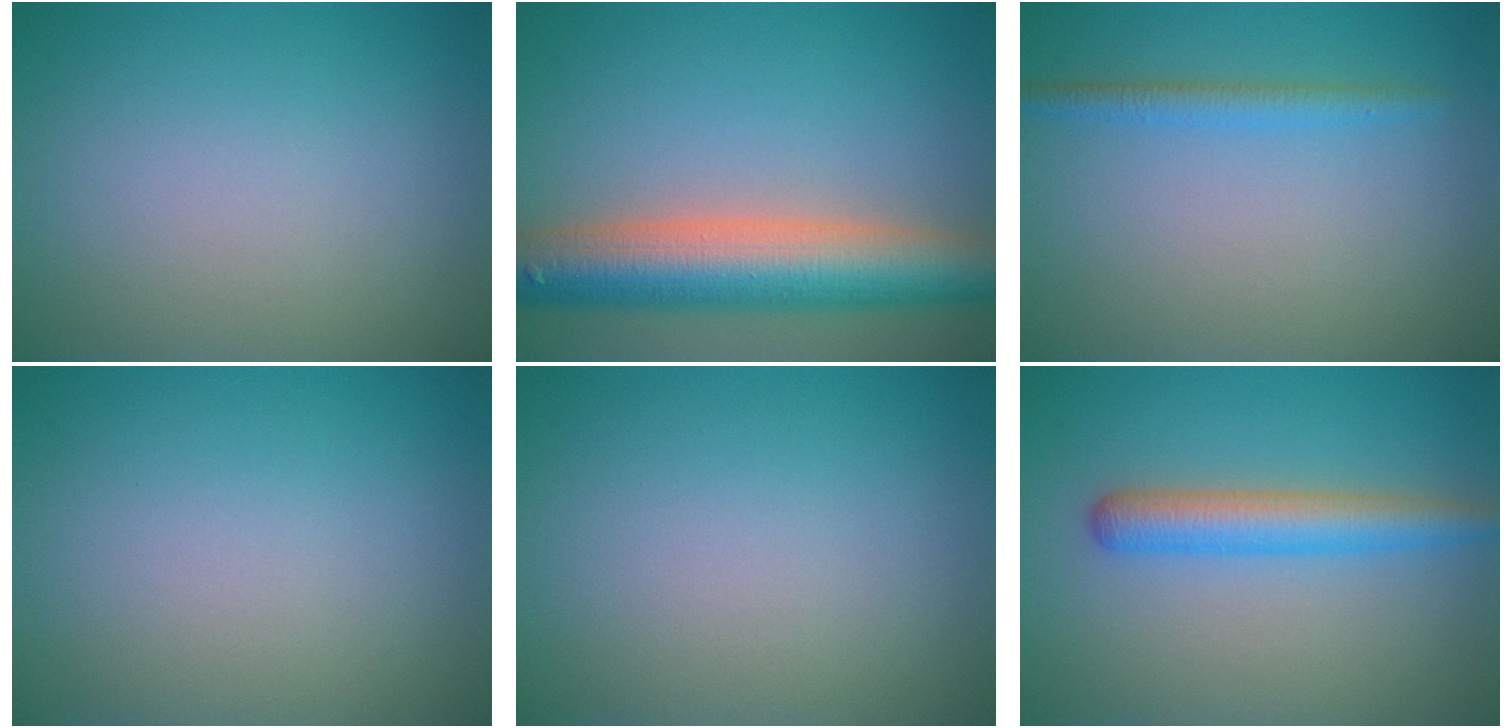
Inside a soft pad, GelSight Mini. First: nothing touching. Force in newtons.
{"total": 9.4, "press": 9.3, "slide": 0.6}
{"total": 1.8, "press": 1.8, "slide": 0.0}
{"total": 0.0}
{"total": 0.0}
{"total": 3.8, "press": 3.8, "slide": 0.1}